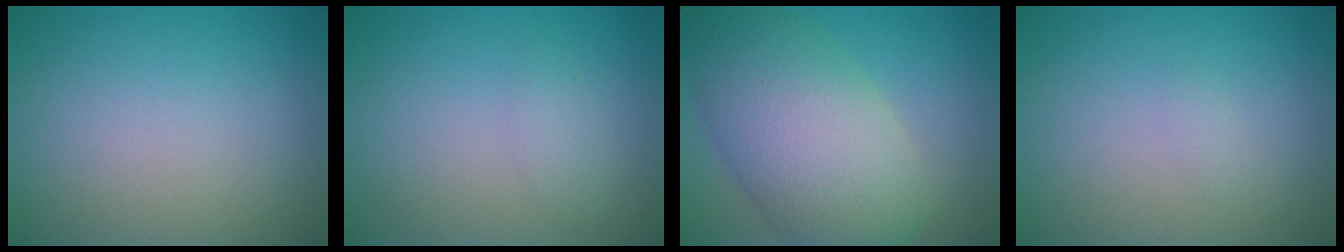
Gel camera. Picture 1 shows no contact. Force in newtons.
{"total": 1.2, "press": 1.2, "slide": 0.1}
{"total": 10.5, "press": 10.5, "slide": 0.7}
{"total": 0.6, "press": 0.6, "slide": 0.0}